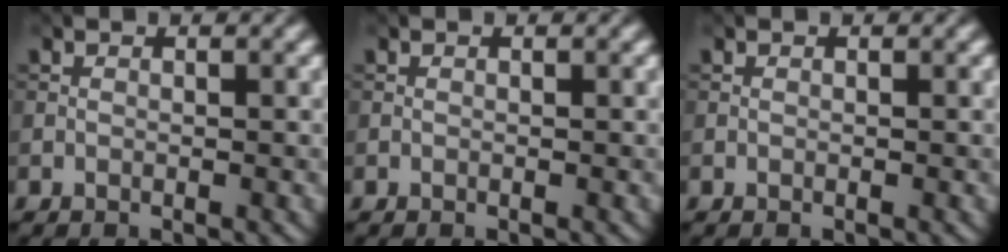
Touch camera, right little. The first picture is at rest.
{"total": 0.0}
{"total": 0.0}